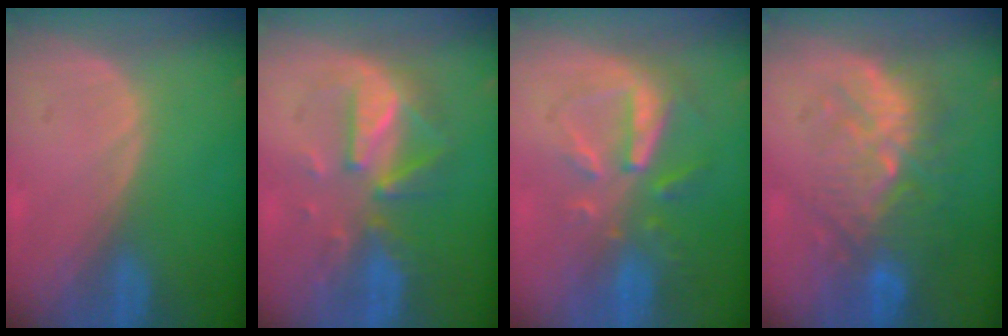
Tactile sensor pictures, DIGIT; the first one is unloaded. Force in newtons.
{"total": 8.1, "press": 7.9, "slide": 2.0}
{"total": 8.2, "press": 7.4, "slide": 3.5}
{"total": 10.1, "press": 9.4, "slide": 3.7}